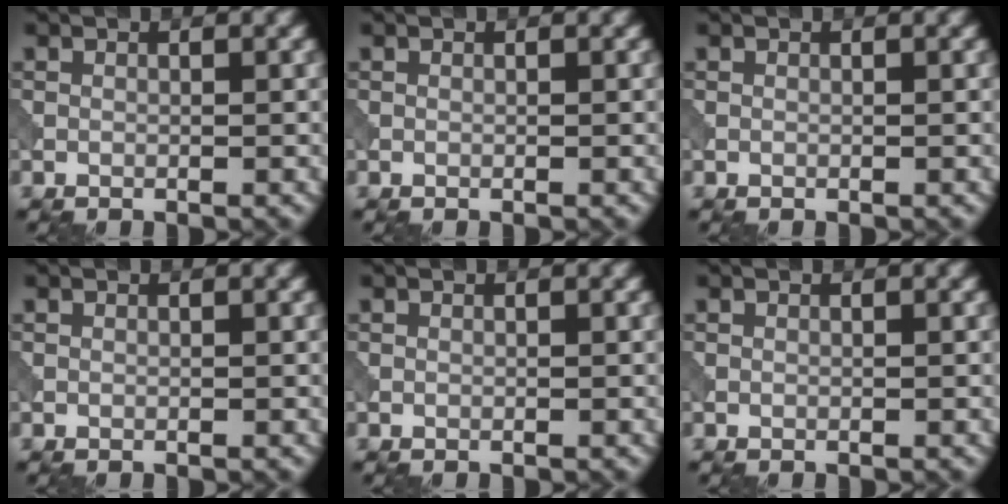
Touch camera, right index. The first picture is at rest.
{"total": 0.0}
{"total": 0.0}
{"total": 0.0}
{"total": 0.0}
{"total": 0.0}